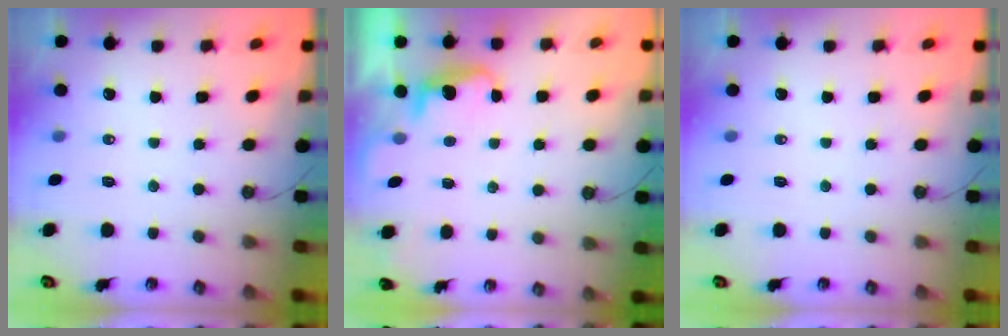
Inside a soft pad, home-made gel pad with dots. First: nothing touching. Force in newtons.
{"total": 1.4, "press": 1.2, "slide": 0.8}
{"total": 0.0}